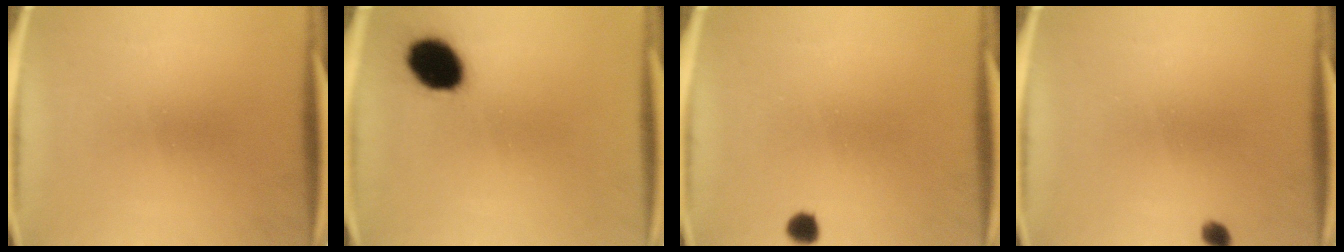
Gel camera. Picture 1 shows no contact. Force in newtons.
{"total": 11.7}
{"total": 2.1}
{"total": 1.4}